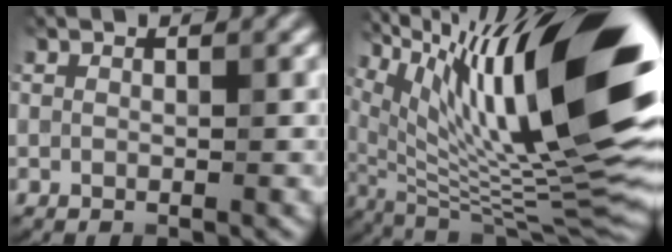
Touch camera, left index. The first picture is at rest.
{"total": 18.8, "force": [8.1, 5.0, 16.2], "torque": [-0.265, 0.031, 0.146]}